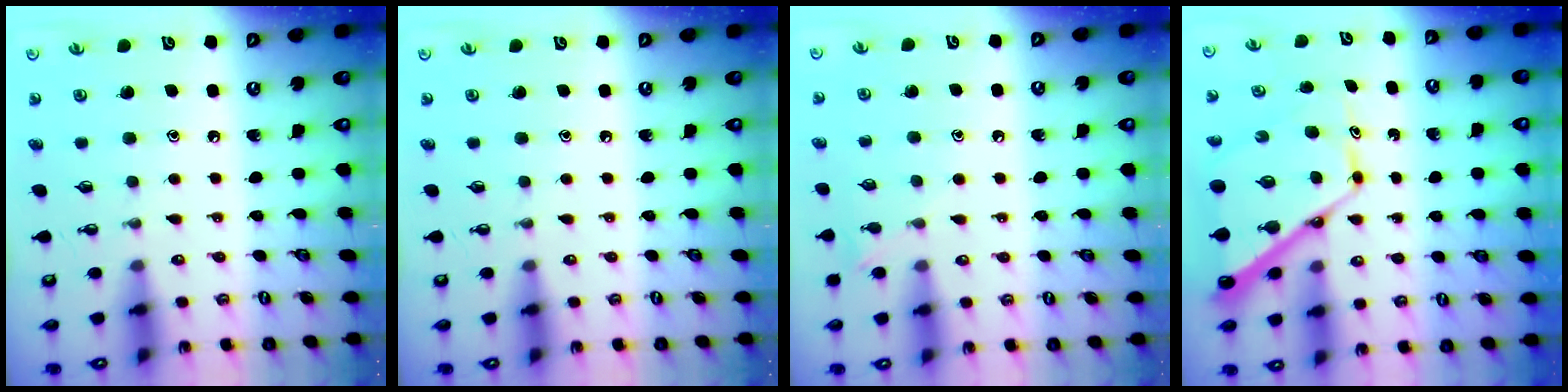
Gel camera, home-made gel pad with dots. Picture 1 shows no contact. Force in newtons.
{"total": 0.0}
{"total": 6.5, "press": 6.5, "slide": 0.3}
{"total": 11.7, "press": 11.6, "slide": 1.0}